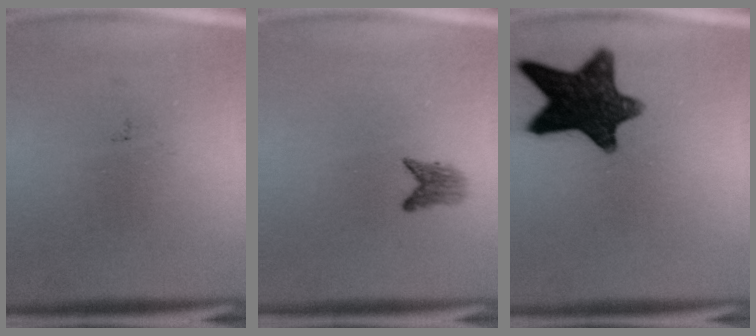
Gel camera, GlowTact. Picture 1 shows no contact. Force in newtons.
{"total": 1.8}
{"total": 13.4}